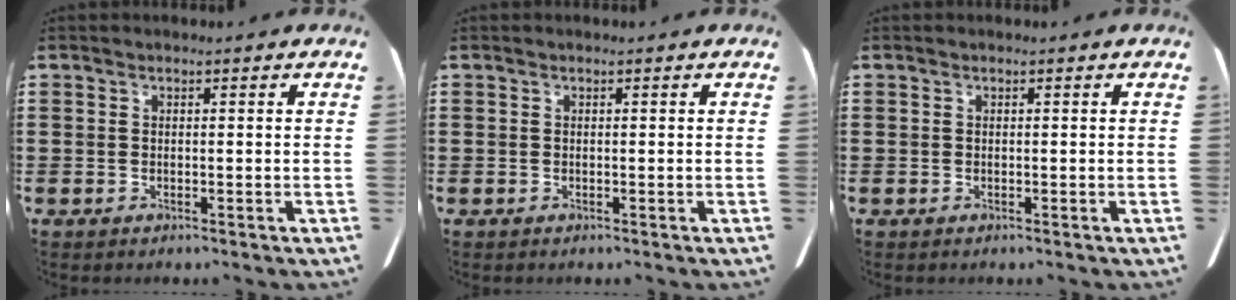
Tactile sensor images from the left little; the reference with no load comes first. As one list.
[{"total": 0.0}, {"total": 0.0}]